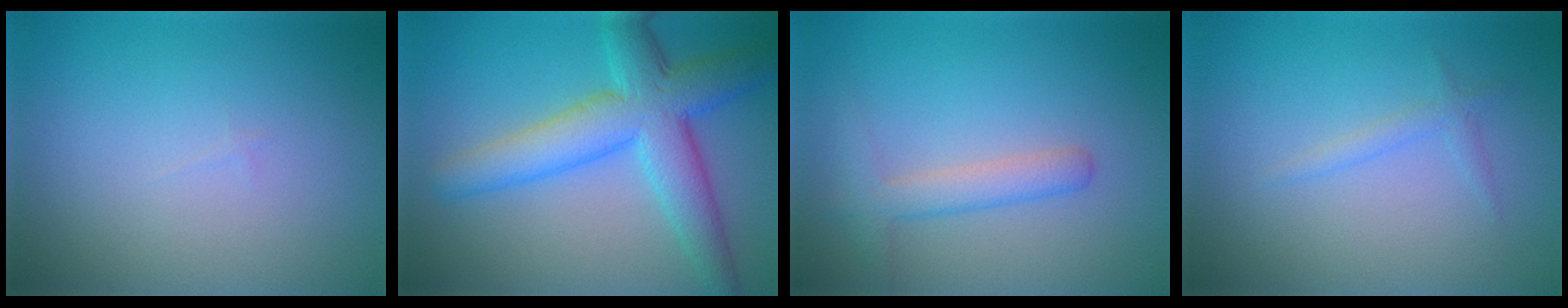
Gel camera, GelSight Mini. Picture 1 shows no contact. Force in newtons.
{"total": 7.7, "press": 7.7, "slide": 0.1}
{"total": 2.7, "press": 2.7, "slide": 0.1}
{"total": 1.1, "press": 1.1, "slide": 0.2}